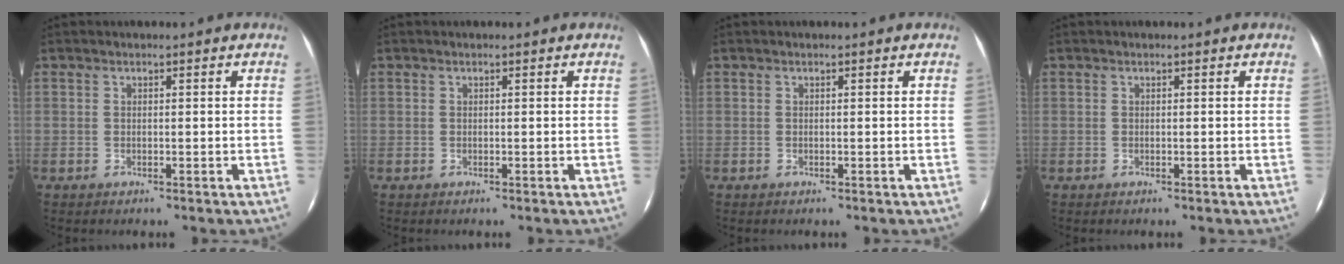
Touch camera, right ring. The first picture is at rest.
{"total": 0.0}
{"total": 0.0}
{"total": 0.0}